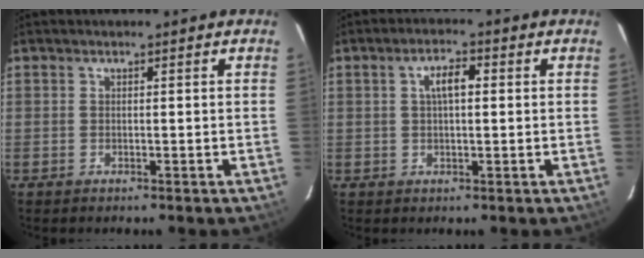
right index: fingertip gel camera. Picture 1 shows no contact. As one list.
[{"total": 4.0, "force": [0.8, 1.6, 3.6], "torque": [-0.066, 0.011, 0.016]}]